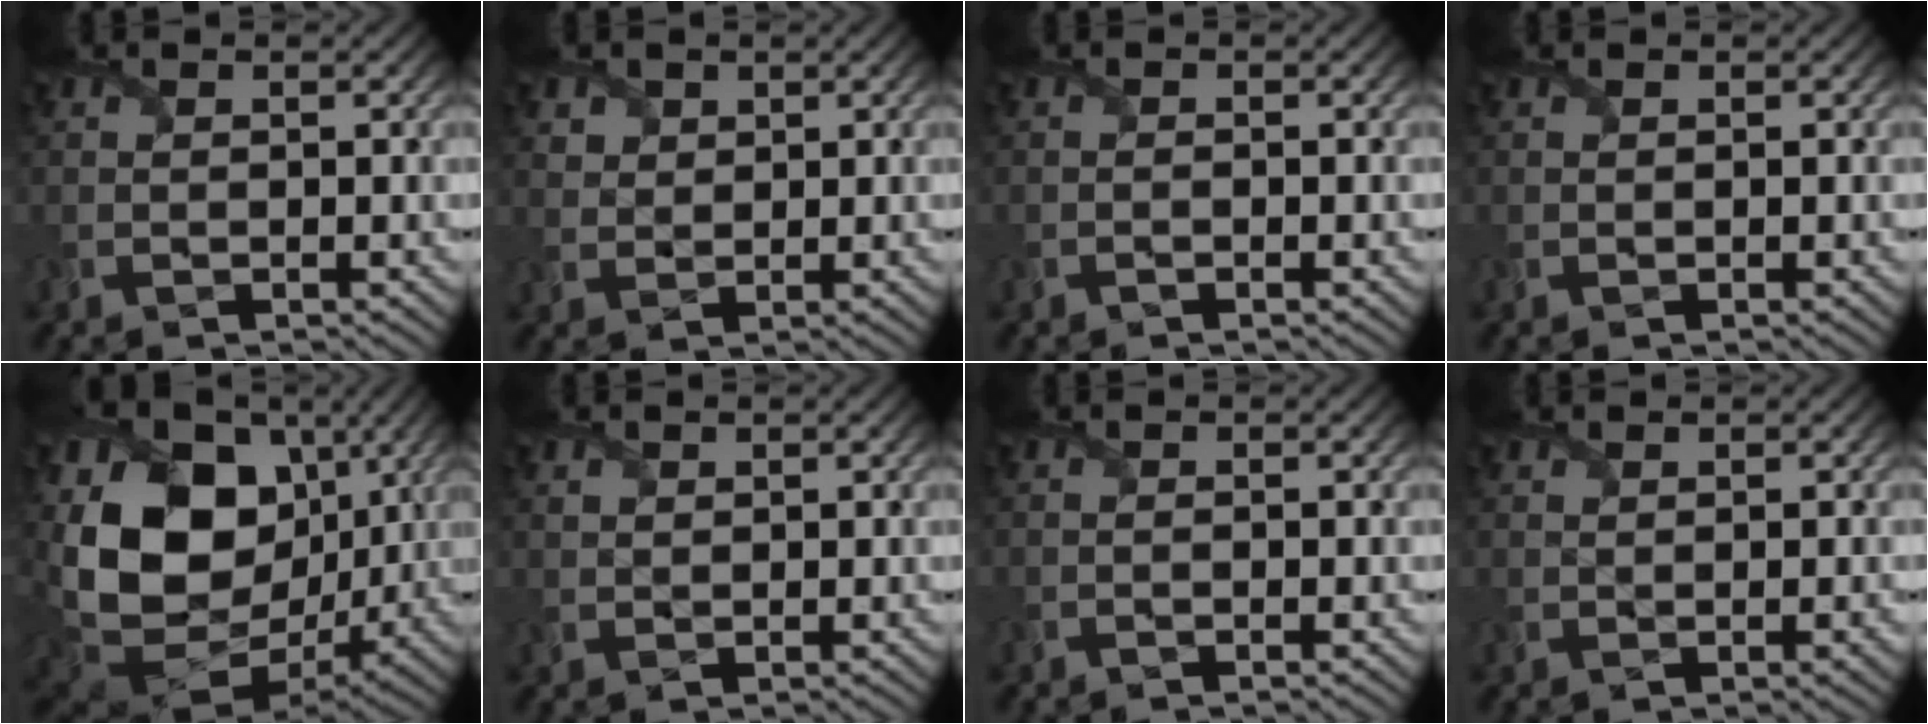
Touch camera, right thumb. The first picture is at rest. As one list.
[{"total": 2.5, "force": [1.8, 1.7, 0.4], "torque": [-0.023, -0.009, 0.042]}, {"total": 0.5, "force": [-0.4, 0.2, 0.3], "torque": [-0.007, -0.001, -0.006]}, {"total": 0.0}, {"total": 19.7, "force": [3.2, 14.8, 12.6], "torque": [-0.299, -0.012, 0.077]}, {"total": 1.2, "force": [1.0, 0.6, 0.2], "torque": [-0.006, -0.002, 0.021]}, {"total": 0.0}, {"total": 1.1, "force": [0.7, 0.3, 0.8], "torque": [-0.014, 0.001, 0.016]}]